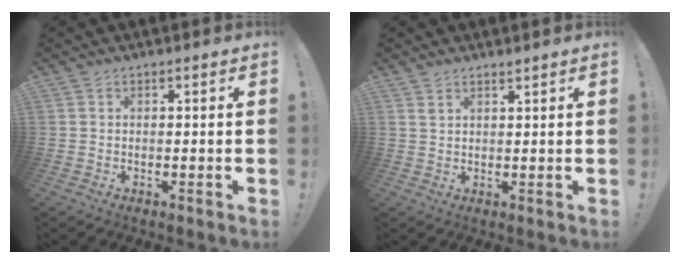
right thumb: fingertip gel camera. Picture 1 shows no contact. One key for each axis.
{"total": 1.8, "fx": 1.6, "fy": 0.5, "fz": 0.7, "tx": -0.014, "ty": -0.008, "tz": 0.030}